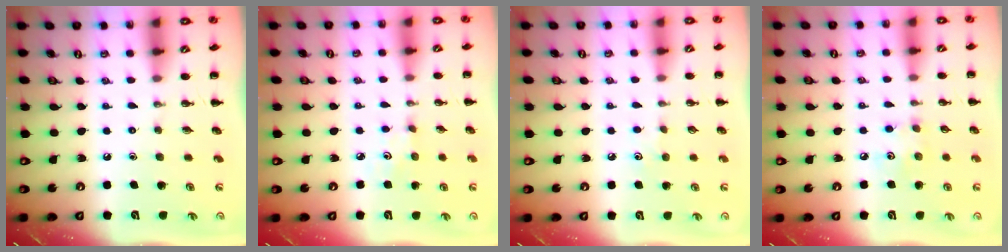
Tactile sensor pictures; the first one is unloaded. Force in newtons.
{"total": 2.8, "press": 2.7, "slide": 0.7}
{"total": 3.8, "press": 3.6, "slide": 1.2}
{"total": 3.7, "press": 3.7, "slide": 0.6}